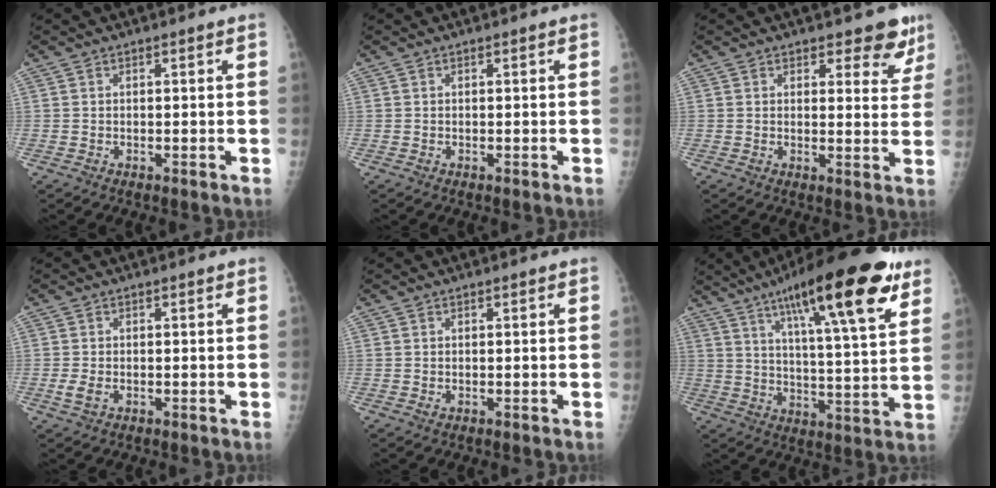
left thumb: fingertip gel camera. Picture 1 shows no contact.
{"total": 0.0}
{"total": 6.2, "force": [4.9, 2.9, 2.3], "torque": [0.012, -0.033, 0.049]}
{"total": 2.1, "force": [-0.4, 1.3, 1.6], "torque": [-0.038, -0.004, -0.008]}
{"total": 0.6, "force": [0.2, 0.4, 0.5], "torque": [-0.005, 0.000, 0.004]}
{"total": 23.5, "force": [13.2, 4.9, 18.8], "torque": [-0.273, -0.034, 0.201]}